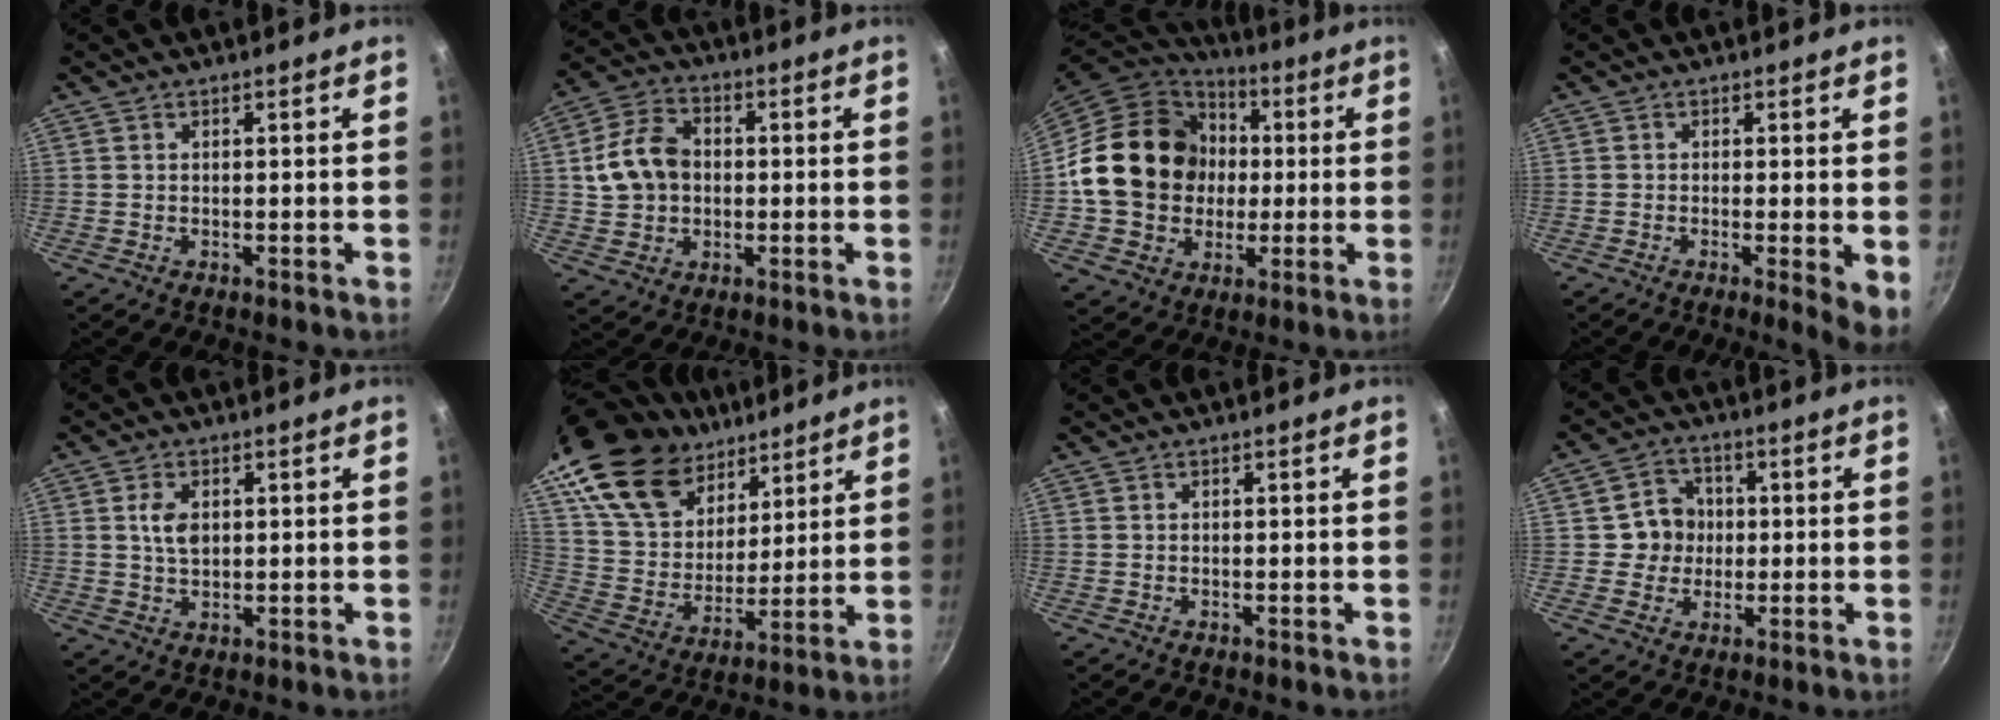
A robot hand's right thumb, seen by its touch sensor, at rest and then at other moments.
{"total": 10.6, "force": [0.7, 8.2, 6.7], "torque": [-0.105, 0.020, 0.005]}
{"total": 20.5, "force": [1.1, 17.4, 10.8], "torque": [-0.161, 0.028, 0.024]}
{"total": 4.8, "force": [-0.7, 0.9, 4.7], "torque": [-0.058, -0.010, -0.010]}
{"total": 4.4, "force": [0.9, 2.8, 3.2], "torque": [-0.052, -0.002, 0.016]}
{"total": 20.9, "force": [15.2, 11.7, 8.3], "torque": [-0.120, -0.073, 0.293]}
{"total": 0.0}
{"total": 6.7, "force": [0.3, 6.3, 2.1], "torque": [0.008, 0.009, -0.004]}